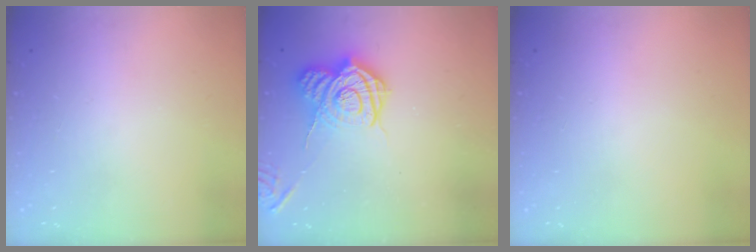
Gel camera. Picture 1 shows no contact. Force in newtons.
{"total": 13.3, "press": 13.3, "slide": 0.9}
{"total": 0.0}